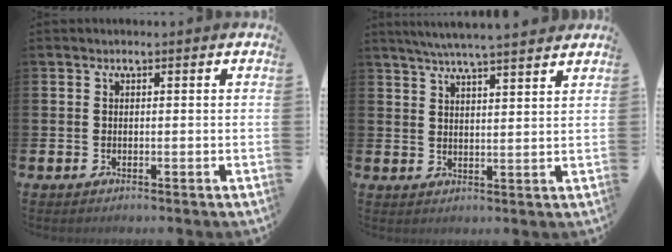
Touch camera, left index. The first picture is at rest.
{"total": 5.6, "force": [5.4, -0.4, 1.6], "torque": [-0.047, -0.023, 0.096]}